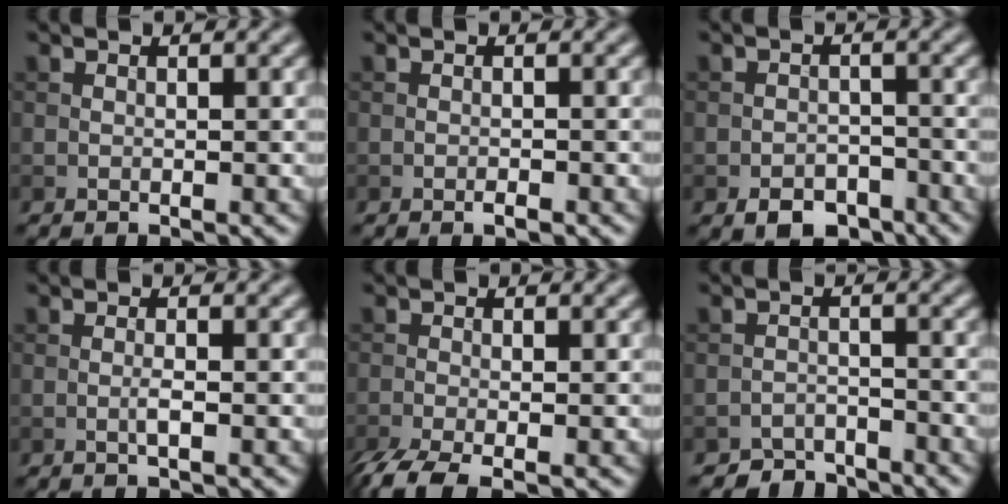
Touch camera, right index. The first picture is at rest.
{"total": 0.8, "force": [-0.5, 0.2, 0.6], "torque": [-0.010, -0.001, -0.007]}
{"total": 3.7, "force": [-2.5, 2.2, 1.6], "torque": [-0.019, -0.003, -0.047]}
{"total": 1.1, "force": [-0.3, 0.1, 1.0], "torque": [-0.020, 0.000, -0.007]}
{"total": 4.4, "force": [-3.0, 1.2, 2.9], "torque": [-0.065, -0.017, -0.063]}
{"total": 2.9, "force": [-2.8, 0.9, 0.0], "torque": [0.010, 0.006, -0.054]}